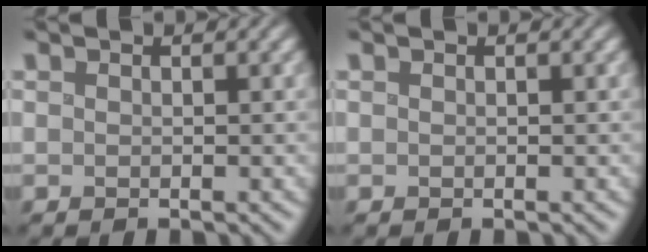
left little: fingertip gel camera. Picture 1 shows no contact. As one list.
[{"total": 0.0}]